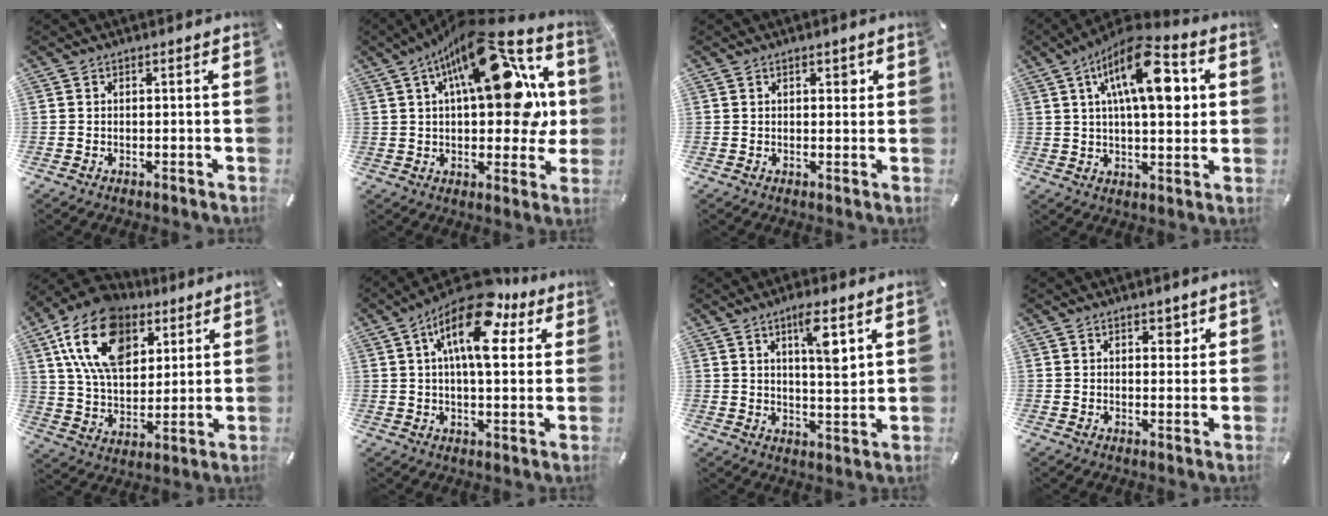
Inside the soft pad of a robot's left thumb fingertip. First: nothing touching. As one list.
[{"total": 22.3, "force": [8.0, 10.4, 18.0], "torque": [-0.267, -0.040, 0.129]}, {"total": 2.1, "force": [0.9, 1.2, 1.5], "torque": [-0.016, -0.002, 0.011]}, {"total": 17.7, "force": [6.1, 7.9, 14.7], "torque": [-0.227, -0.009, 0.094]}, {"total": 18.1, "force": [8.9, 11.3, 11.0], "torque": [-0.221, -0.020, 0.160]}, {"total": 17.0, "force": [7.7, 7.7, 13.1], "torque": [-0.213, -0.028, 0.125]}, {"total": 8.5, "force": [4.5, 1.9, 6.9], "torque": [-0.105, -0.024, 0.068]}, {"total": 2.8, "force": [1.5, 1.8, 1.6], "torque": [-0.010, -0.006, 0.019]}]